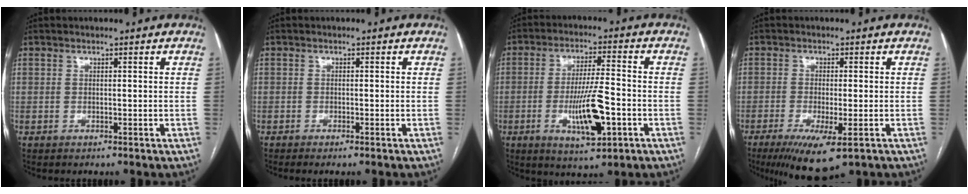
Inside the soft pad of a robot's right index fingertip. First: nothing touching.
{"total": 1.2, "force": [-0.9, -0.1, 0.8], "torque": [-0.014, -0.002, -0.015]}
{"total": 10.5, "force": [-3.4, 1.8, 9.8], "torque": [-0.178, -0.008, -0.054]}
{"total": 8.5, "force": [-4.6, 1.6, 7.0], "torque": [-0.116, -0.024, -0.071]}